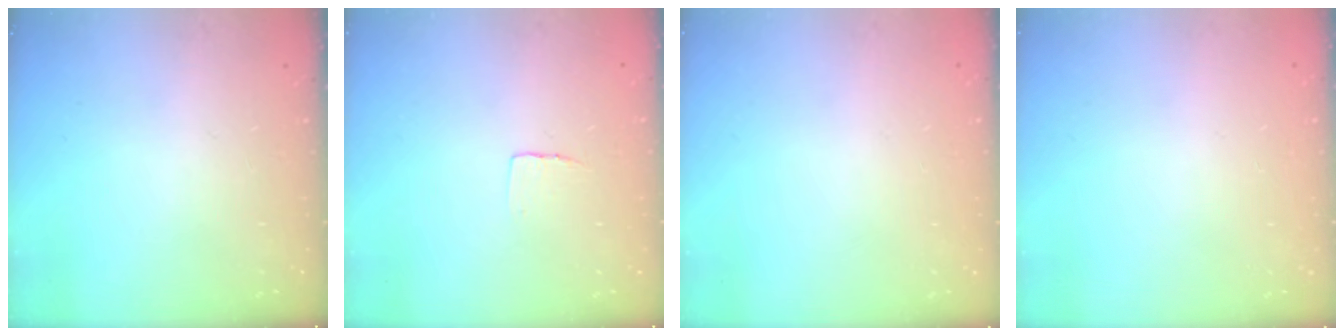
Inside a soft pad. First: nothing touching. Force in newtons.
{"total": 4.1, "press": 4.1, "slide": 0.3}
{"total": 0.0}
{"total": 0.0}